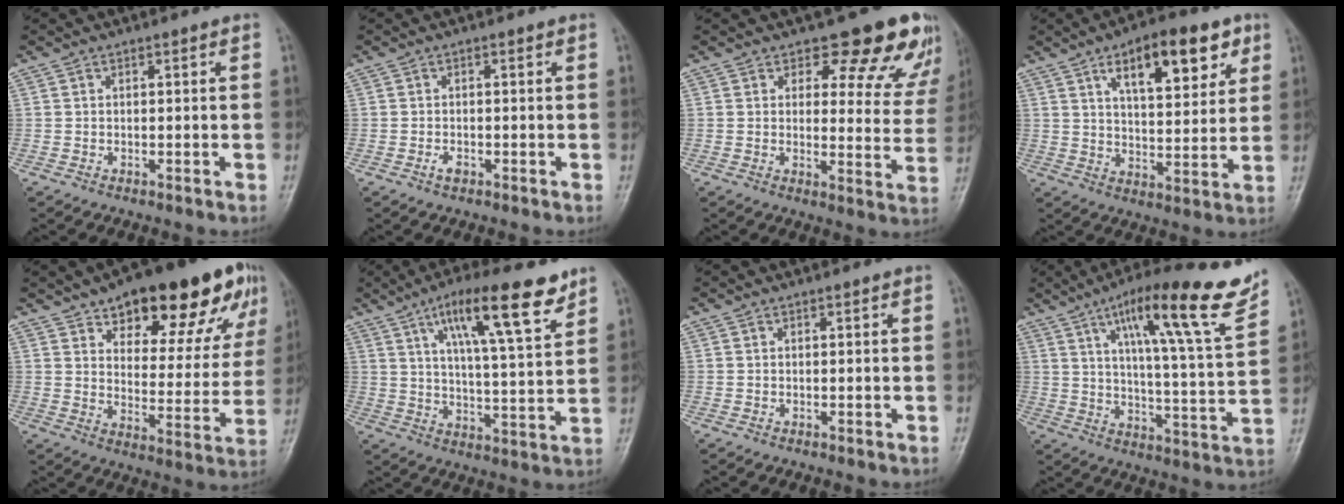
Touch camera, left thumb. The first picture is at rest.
{"total": 1.3, "force": [-0.6, 0.7, 0.8], "torque": [-0.014, 0.002, -0.011]}
{"total": 13.6, "force": [10.9, 6.1, 5.4], "torque": [-0.004, -0.070, 0.106]}
{"total": 15.1, "force": [7.5, 6.4, 11.5], "torque": [-0.131, -0.025, 0.112]}
{"total": 22.1, "force": [13.5, 9.2, 14.9], "torque": [-0.149, -0.034, 0.194]}
{"total": 16.0, "force": [9.2, 3.5, 12.5], "torque": [-0.186, -0.034, 0.151]}
{"total": 0.0}
{"total": 20.5, "force": [12.6, 2.3, 16.0], "torque": [-0.217, -0.052, 0.189]}